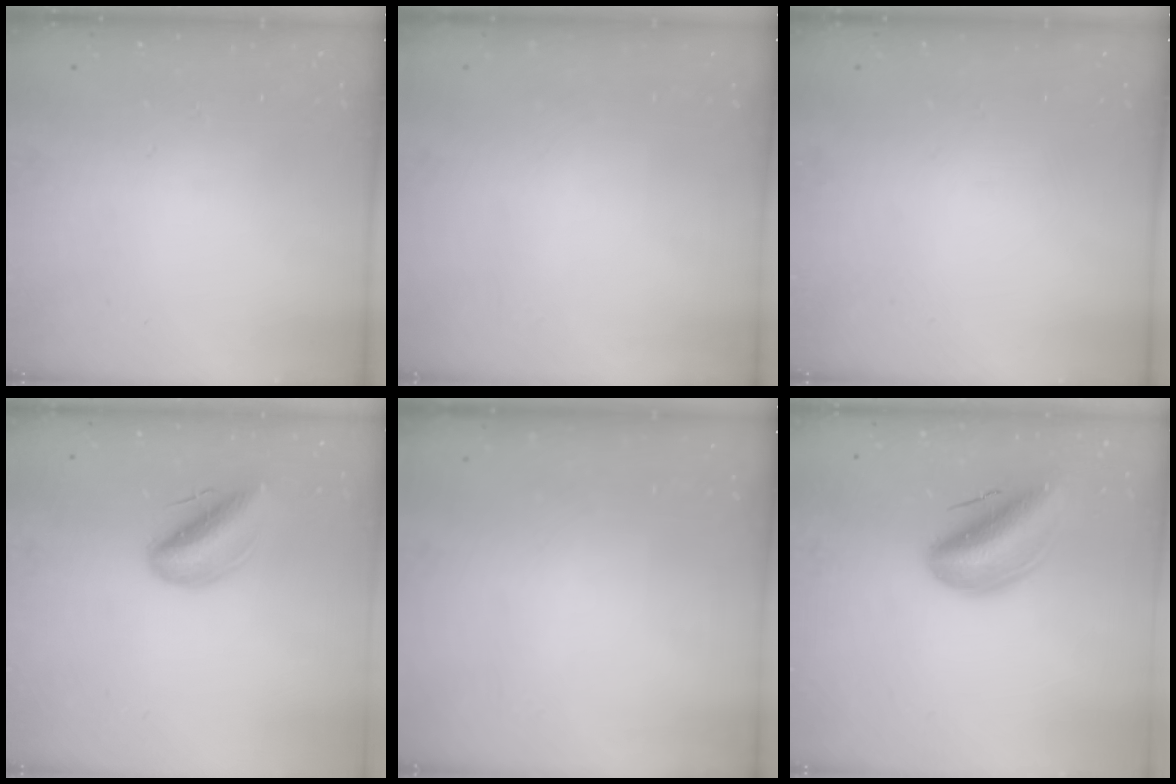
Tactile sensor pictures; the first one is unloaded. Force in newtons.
{"total": 0.0}
{"total": 0.0}
{"total": 10.7, "press": 10.4, "slide": 2.8}
{"total": 0.0}
{"total": 13.7, "press": 13.2, "slide": 3.3}